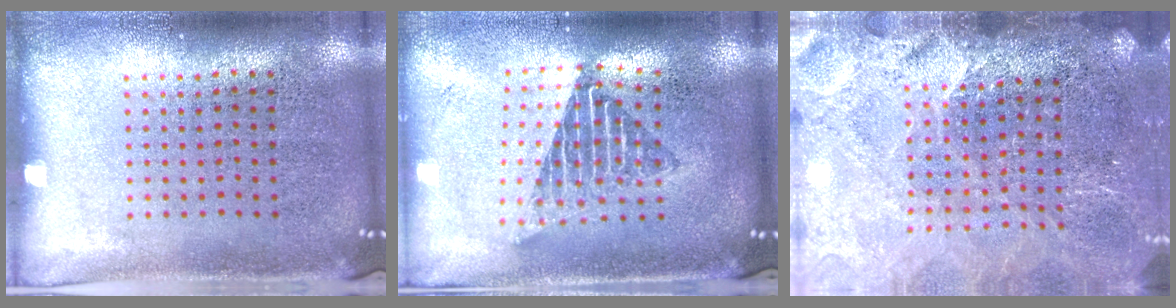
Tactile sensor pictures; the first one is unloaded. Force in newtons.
{"total": 1.7, "press": 1.4, "slide": 1.0}
{"total": 3.6, "press": 3.0, "slide": 1.9}